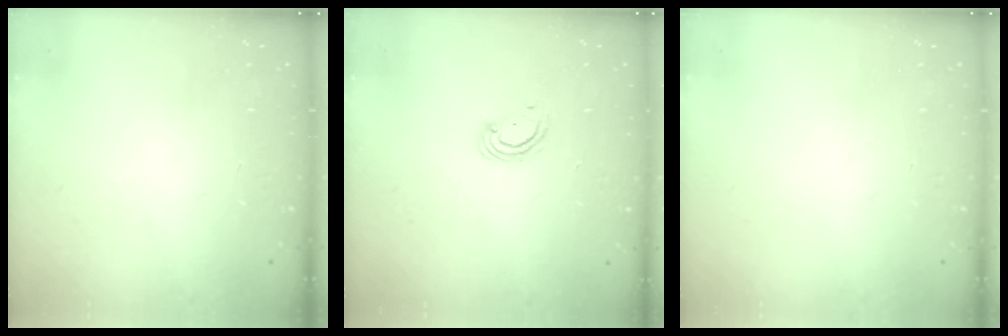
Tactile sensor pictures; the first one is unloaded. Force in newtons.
{"total": 4.4, "press": 4.4, "slide": 0.5}
{"total": 0.0}